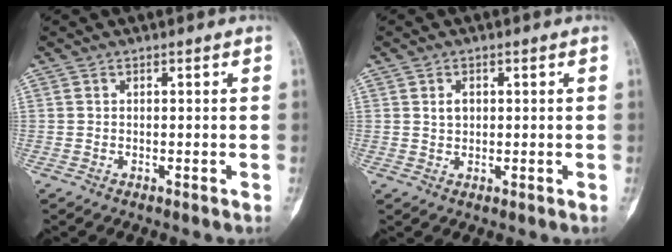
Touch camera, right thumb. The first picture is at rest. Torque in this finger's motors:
{"motor_torque": [0.51, 0.52, 0.51, -0.05, 0.03]}